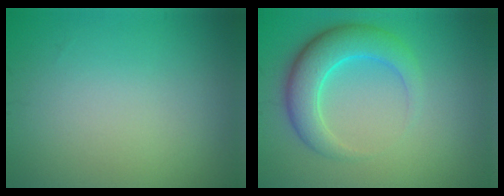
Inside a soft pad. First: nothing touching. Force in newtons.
{"total": 5.0, "press": 5.0, "slide": 0.2}